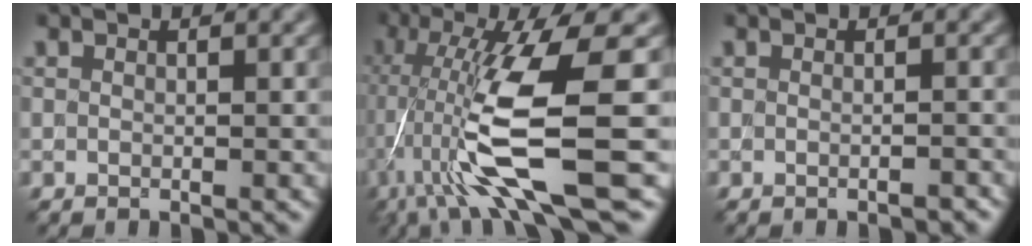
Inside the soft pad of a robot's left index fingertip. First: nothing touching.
{"total": 11.1, "force": [-2.6, 1.9, 10.7], "torque": [-0.193, -0.004, -0.044]}
{"total": 1.1, "force": [-0.5, 0.4, 0.9], "torque": [-0.008, -0.001, -0.013]}